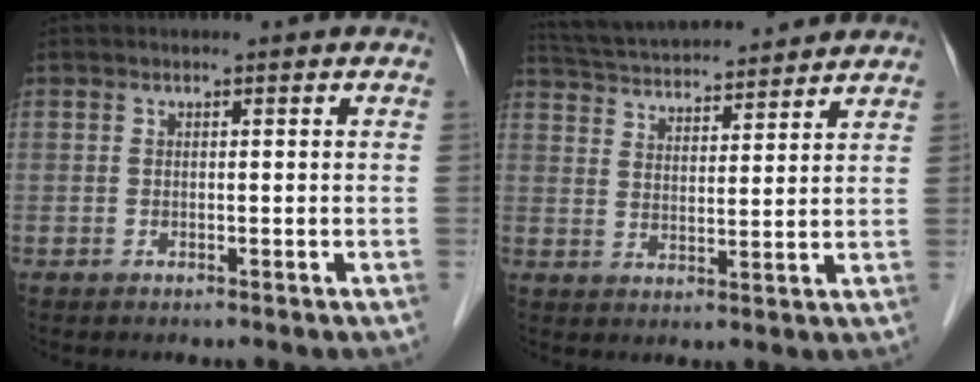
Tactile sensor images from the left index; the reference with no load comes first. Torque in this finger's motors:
{"motor_torque": [-0.28, -0.95, 0.26, 0.08]}